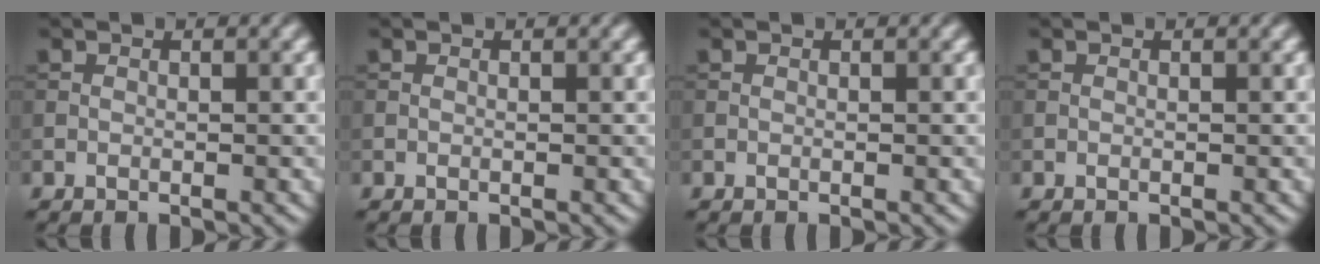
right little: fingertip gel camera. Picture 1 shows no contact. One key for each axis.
{"total": 0.0}
{"total": 0.0}
{"total": 0.0}